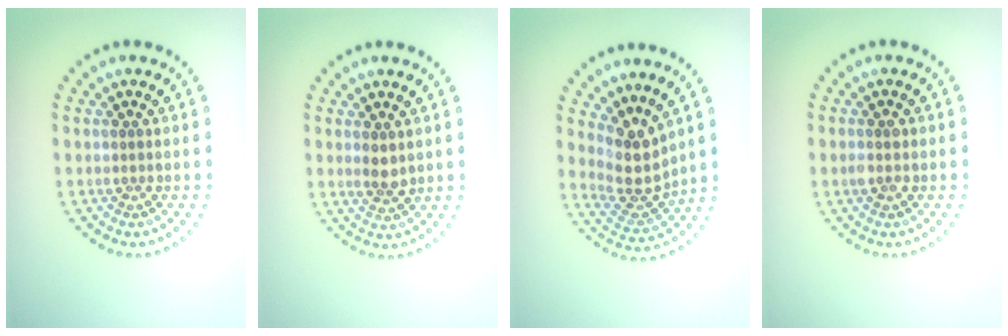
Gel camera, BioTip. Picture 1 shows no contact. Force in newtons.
{"total": 1.7, "press": 1.7, "slide": 0.4}
{"total": 3.7, "press": 2.9, "slide": 2.2}
{"total": 1.1, "press": 1.1, "slide": 0.0}